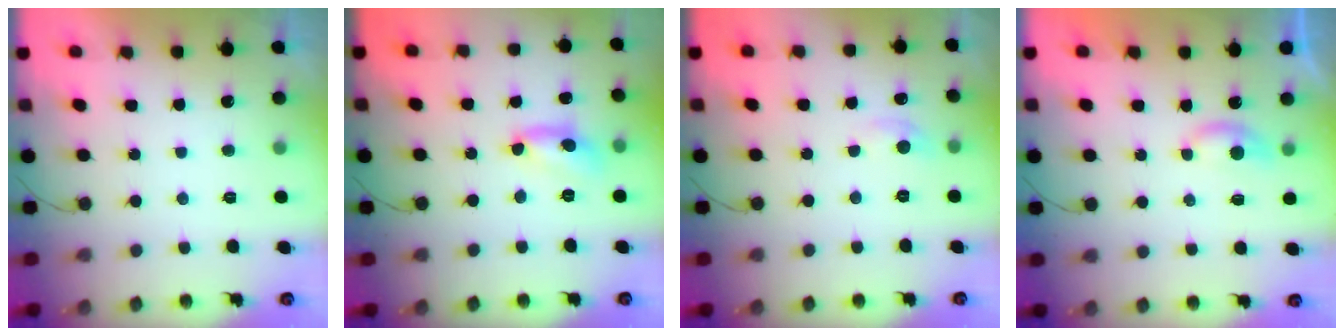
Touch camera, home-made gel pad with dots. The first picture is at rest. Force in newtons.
{"total": 7.8, "press": 7.8, "slide": 0.5}
{"total": 4.4, "press": 4.3, "slide": 0.6}
{"total": 3.3, "press": 3.2, "slide": 0.3}